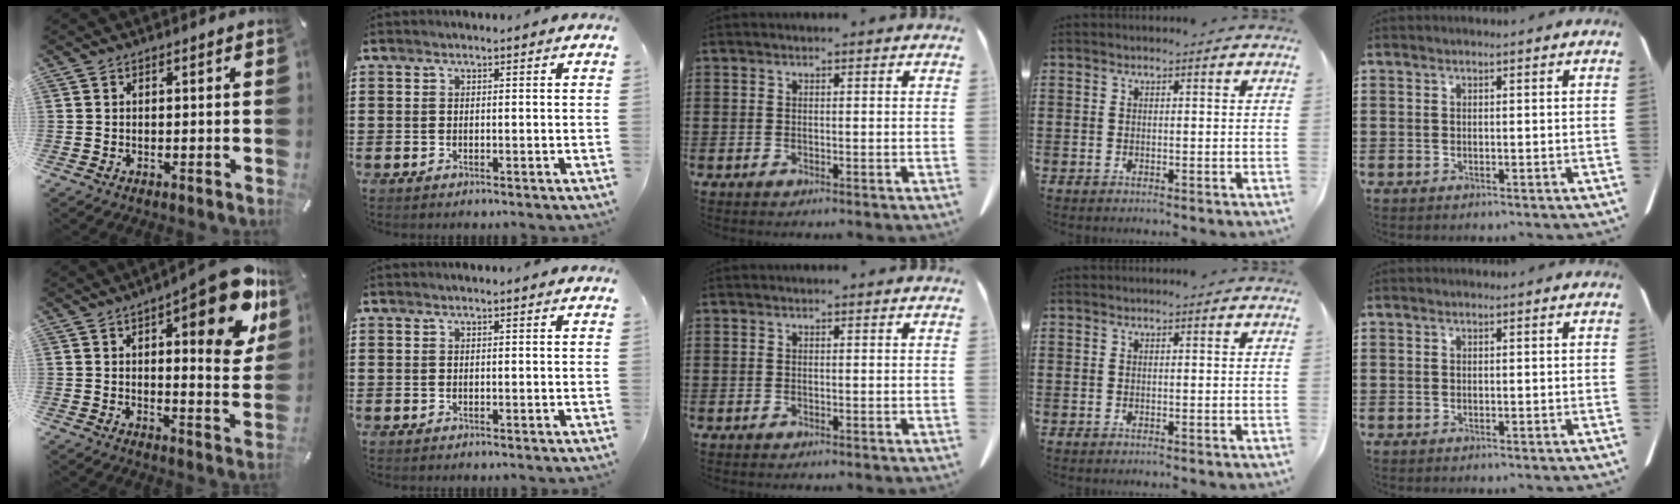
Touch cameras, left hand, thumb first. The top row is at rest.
{"thumb": {"total": 18.0, "force": [9.4, 5.8, 14.3], "torque": [-0.168, -0.070, 0.142]}}